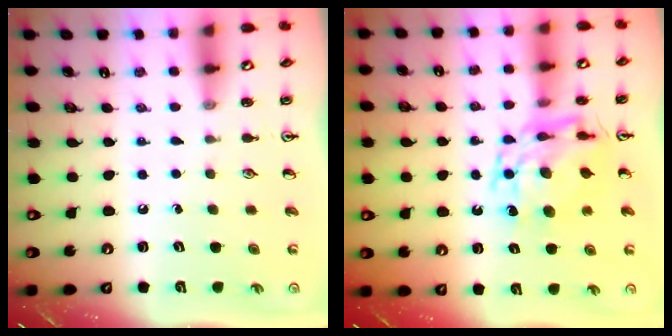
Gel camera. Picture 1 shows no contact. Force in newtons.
{"total": 12.7, "press": 12.6, "slide": 1.6}